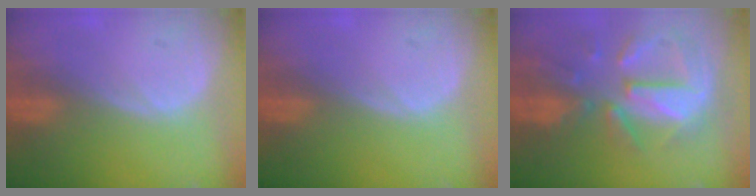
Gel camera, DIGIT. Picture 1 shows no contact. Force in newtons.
{"total": 0.0}
{"total": 11.1, "press": 9.8, "slide": 5.4}